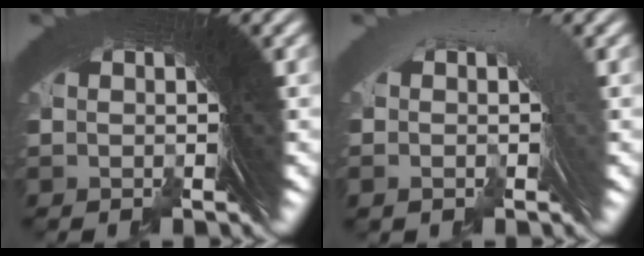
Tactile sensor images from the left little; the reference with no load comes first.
{"total": 1.4, "force": [0.3, 0.5, 1.2], "torque": [0.011, 0.020, -0.002]}